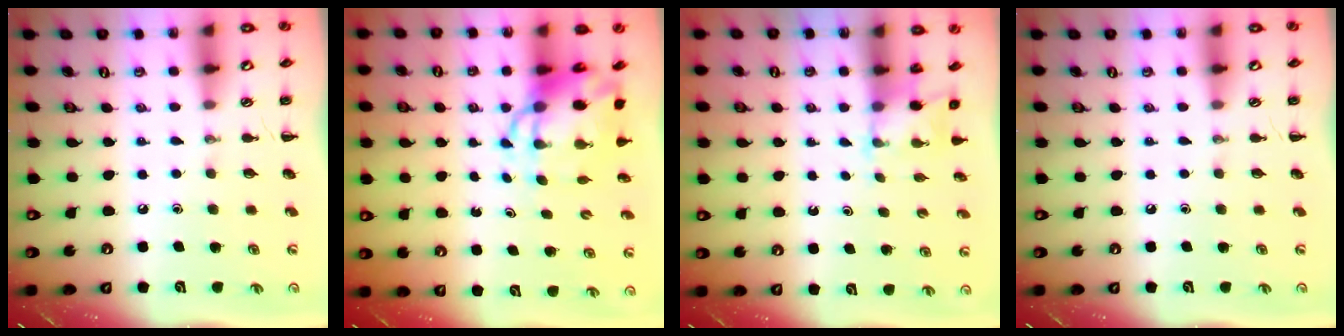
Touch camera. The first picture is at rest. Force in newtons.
{"total": 7.7, "press": 7.4, "slide": 2.0}
{"total": 2.3, "press": 2.2, "slide": 0.7}
{"total": 0.0}